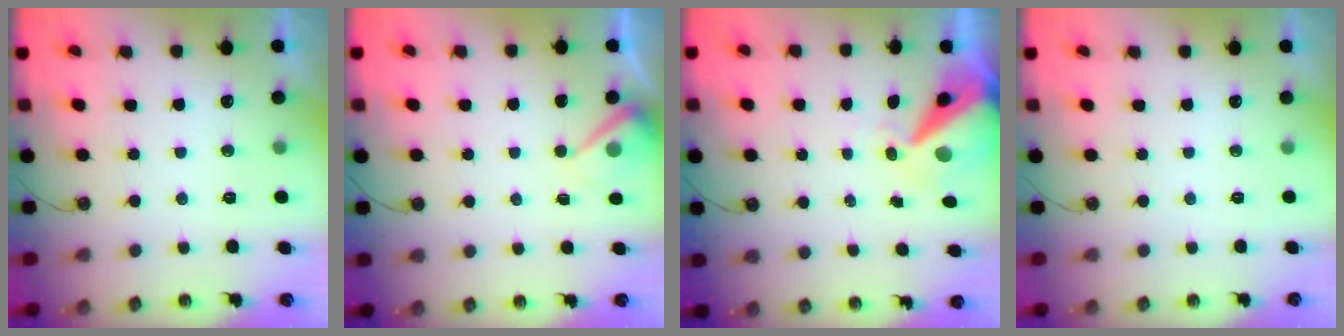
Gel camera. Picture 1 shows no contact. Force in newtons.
{"total": 5.7, "press": 5.6, "slide": 1.1}
{"total": 12.4, "press": 12.3, "slide": 1.4}
{"total": 0.0}